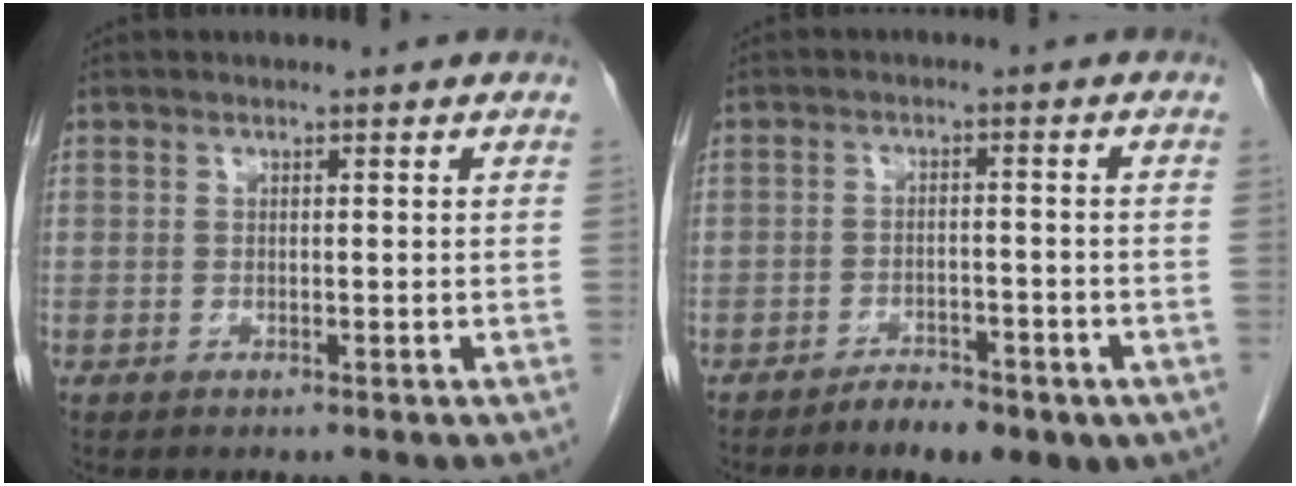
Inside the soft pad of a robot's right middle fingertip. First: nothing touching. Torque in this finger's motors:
{"motor_torque": [-0.12, 0.14, -0.06, 0.00]}